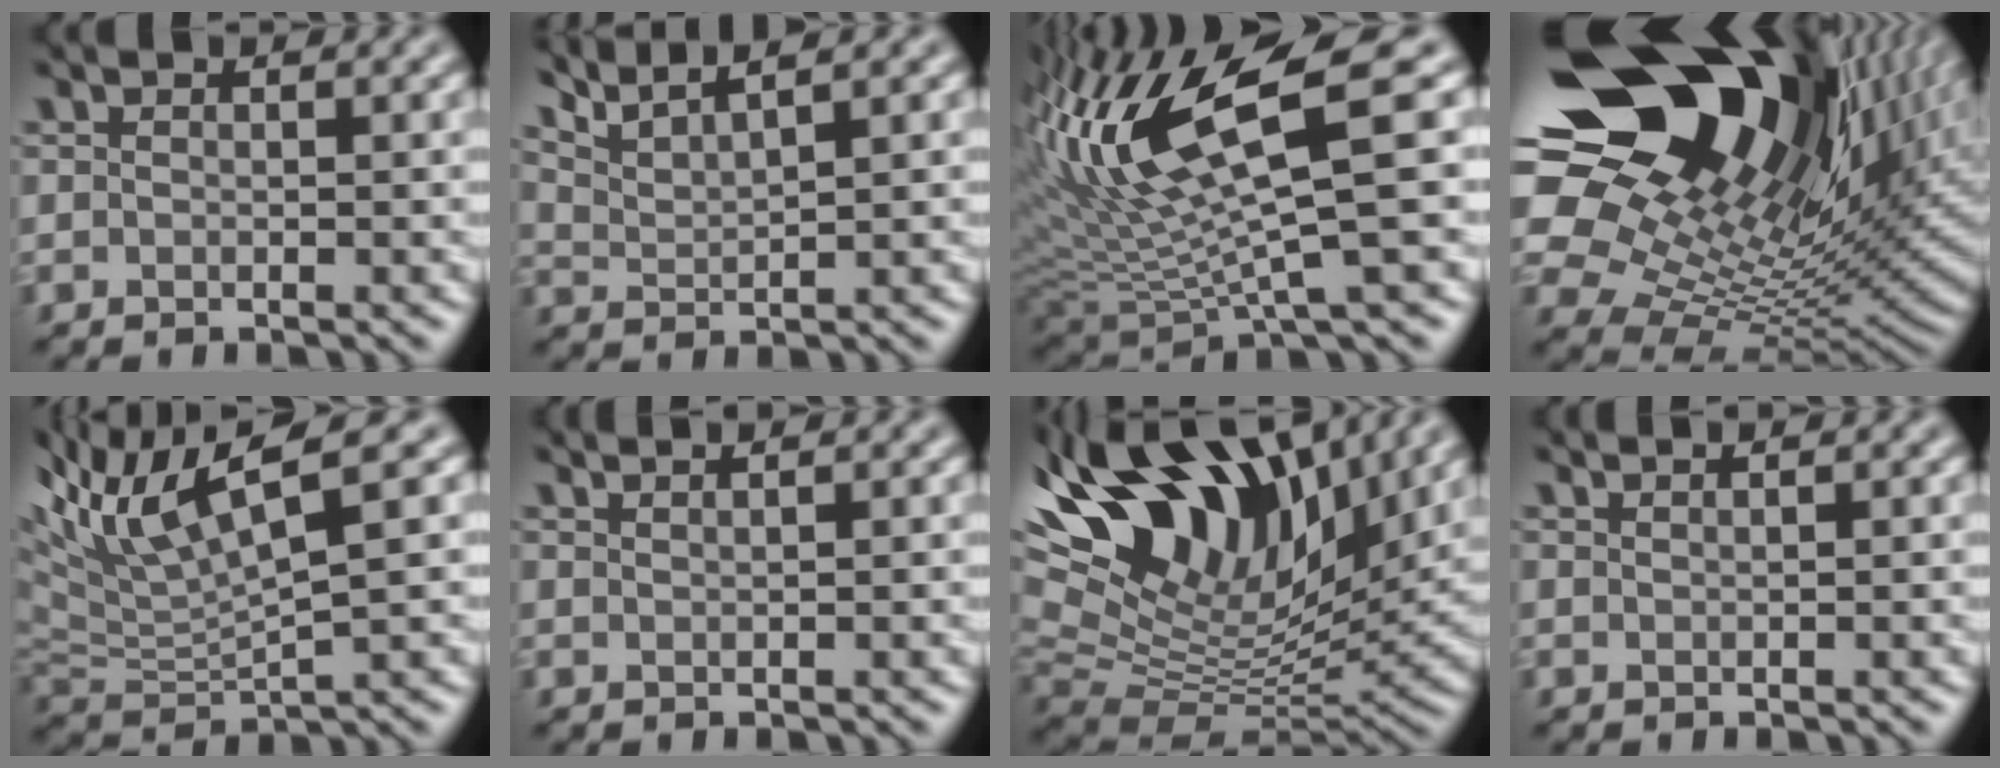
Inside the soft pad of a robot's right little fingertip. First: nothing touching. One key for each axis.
{"total": 4.8, "fx": 4.0, "fy": -2.5, "fz": -0.9, "tx": 0.005, "ty": 0.008, "tz": 0.070}
{"total": 10.1, "fx": 3.7, "fy": 0.5, "fz": 9.3, "tx": -0.195, "ty": 0.032, "tz": 0.072}
{"total": 17.9, "fx": 10.0, "fy": 9.3, "fz": 11.5, "tx": -0.216, "ty": 0.049, "tz": 0.167}
{"total": 6.9, "fx": 4.8, "fy": -0.6, "fz": 4.9, "tx": -0.103, "ty": 0.025, "tz": 0.086}
{"total": 1.3, "fx": 0.7, "fy": -1.0, "fz": -0.5, "tx": 0.002, "ty": -0.002, "tz": 0.014}
{"total": 13.5, "fx": 9.3, "fy": 4.7, "fz": 8.6, "tx": -0.180, "ty": 0.066, "tz": 0.158}
{"total": 0.9, "fx": 0.5, "fy": -0.7, "fz": -0.4, "tx": 0.001, "ty": -0.002, "tz": 0.010}